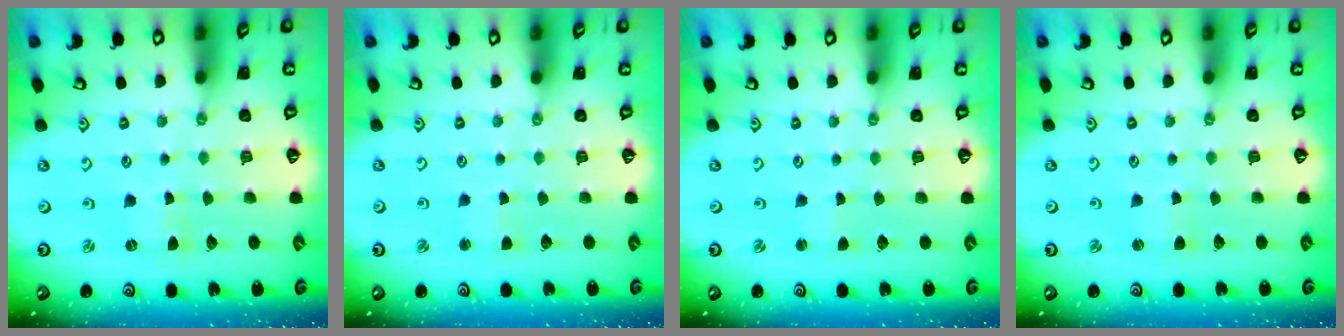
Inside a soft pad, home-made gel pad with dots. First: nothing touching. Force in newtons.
{"total": 1.8, "press": 1.8, "slide": 0.3}
{"total": 0.0}
{"total": 2.1, "press": 2.0, "slide": 0.4}